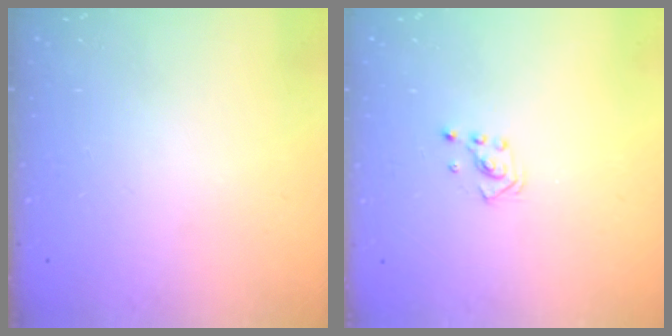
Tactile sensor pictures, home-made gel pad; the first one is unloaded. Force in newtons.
{"total": 2.2, "press": 2.2, "slide": 0.2}